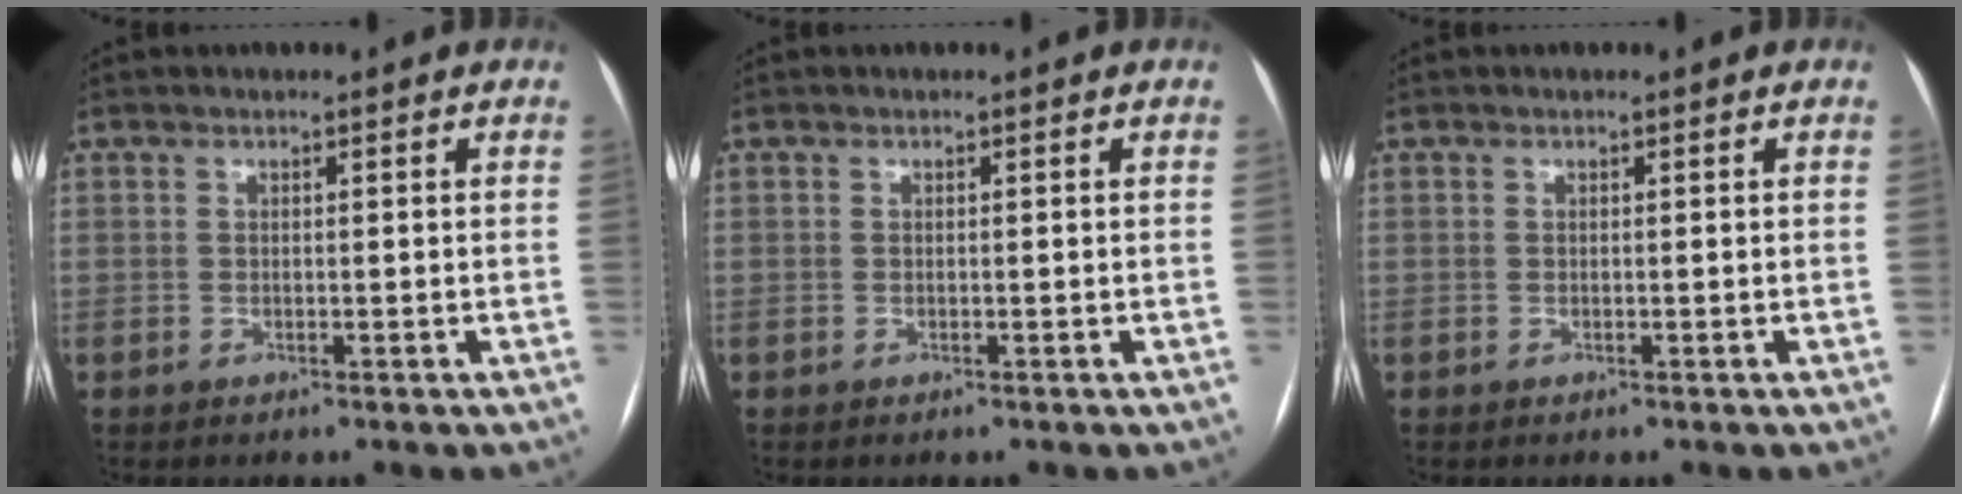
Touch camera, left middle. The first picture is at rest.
{"total": 0.0}
{"total": 0.0}